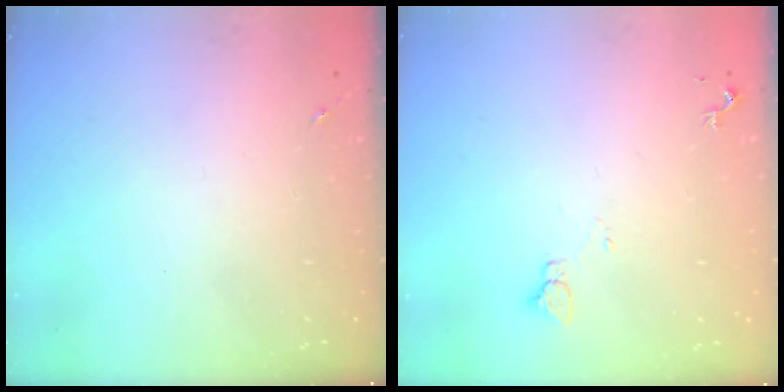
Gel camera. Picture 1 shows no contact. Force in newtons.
{"total": 5.1, "press": 5.1, "slide": 0.5}